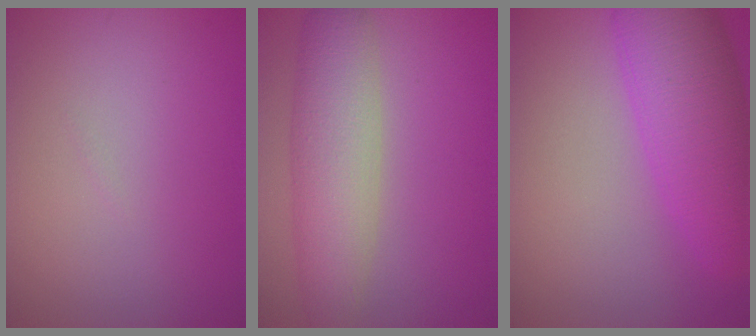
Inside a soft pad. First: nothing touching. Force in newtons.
{"total": 6.1, "press": 6.1, "slide": 0.0}
{"total": 9.1, "press": 9.1, "slide": 0.5}